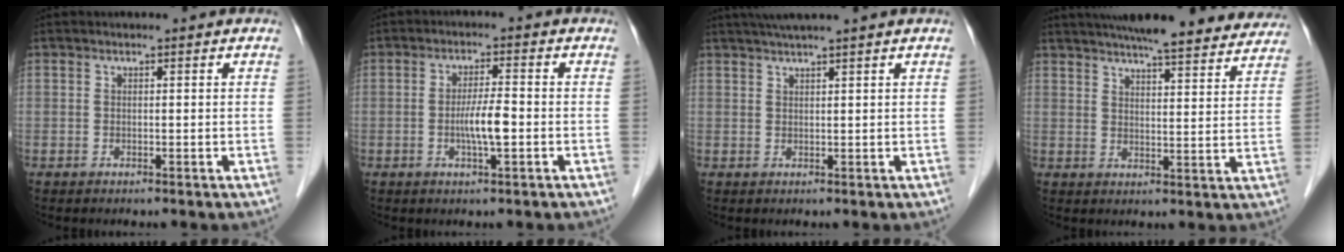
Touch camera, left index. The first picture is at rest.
{"total": 4.5, "force": [-1.1, 0.4, 4.3], "torque": [-0.084, -0.005, -0.022]}
{"total": 4.7, "force": [3.8, -1.1, 2.5], "torque": [-0.034, 0.023, 0.066]}
{"total": 22.8, "force": [20.3, 3.3, 9.8], "torque": [-0.147, 0.006, 0.256]}